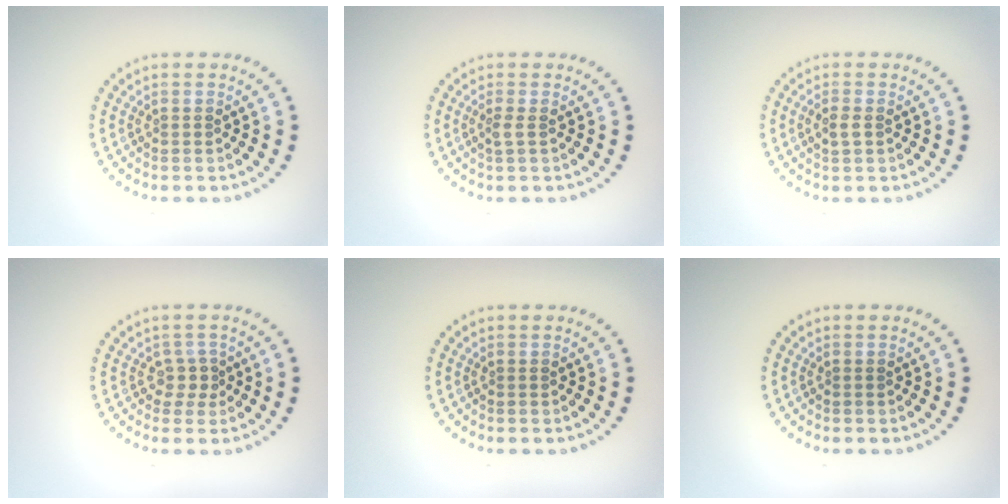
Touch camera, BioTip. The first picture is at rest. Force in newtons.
{"total": 0.9, "press": 0.6, "slide": 0.6}
{"total": 1.2, "press": 1.2, "slide": 0.2}
{"total": 1.6, "press": 1.1, "slide": 1.1}
{"total": 0.0}
{"total": 0.0}